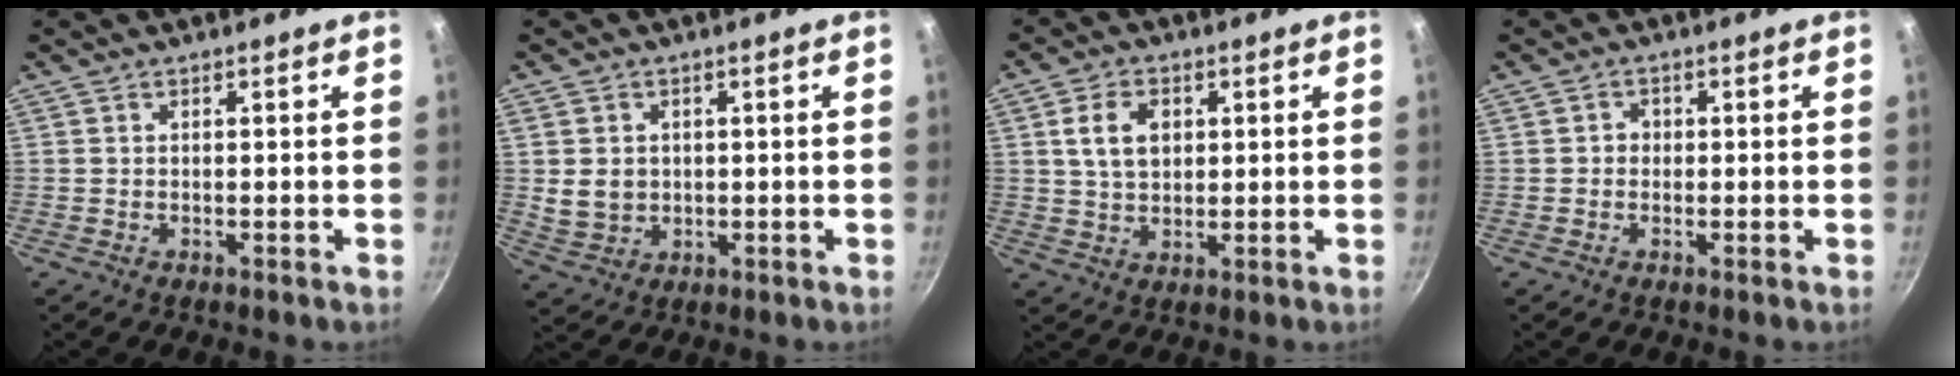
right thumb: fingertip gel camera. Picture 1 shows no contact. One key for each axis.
{"total": 5.3, "fx": 0.4, "fy": 4.4, "fz": 2.8, "tx": -0.039, "ty": -0.002, "tz": 0.016}
{"total": 6.9, "fx": 1.9, "fy": 4.9, "fz": 4.6, "tx": -0.070, "ty": 0.000, "tz": 0.035}
{"total": 1.5, "fx": -0.2, "fy": 1.4, "fz": 0.5, "tx": 0.001, "ty": 0.004, "tz": -0.005}